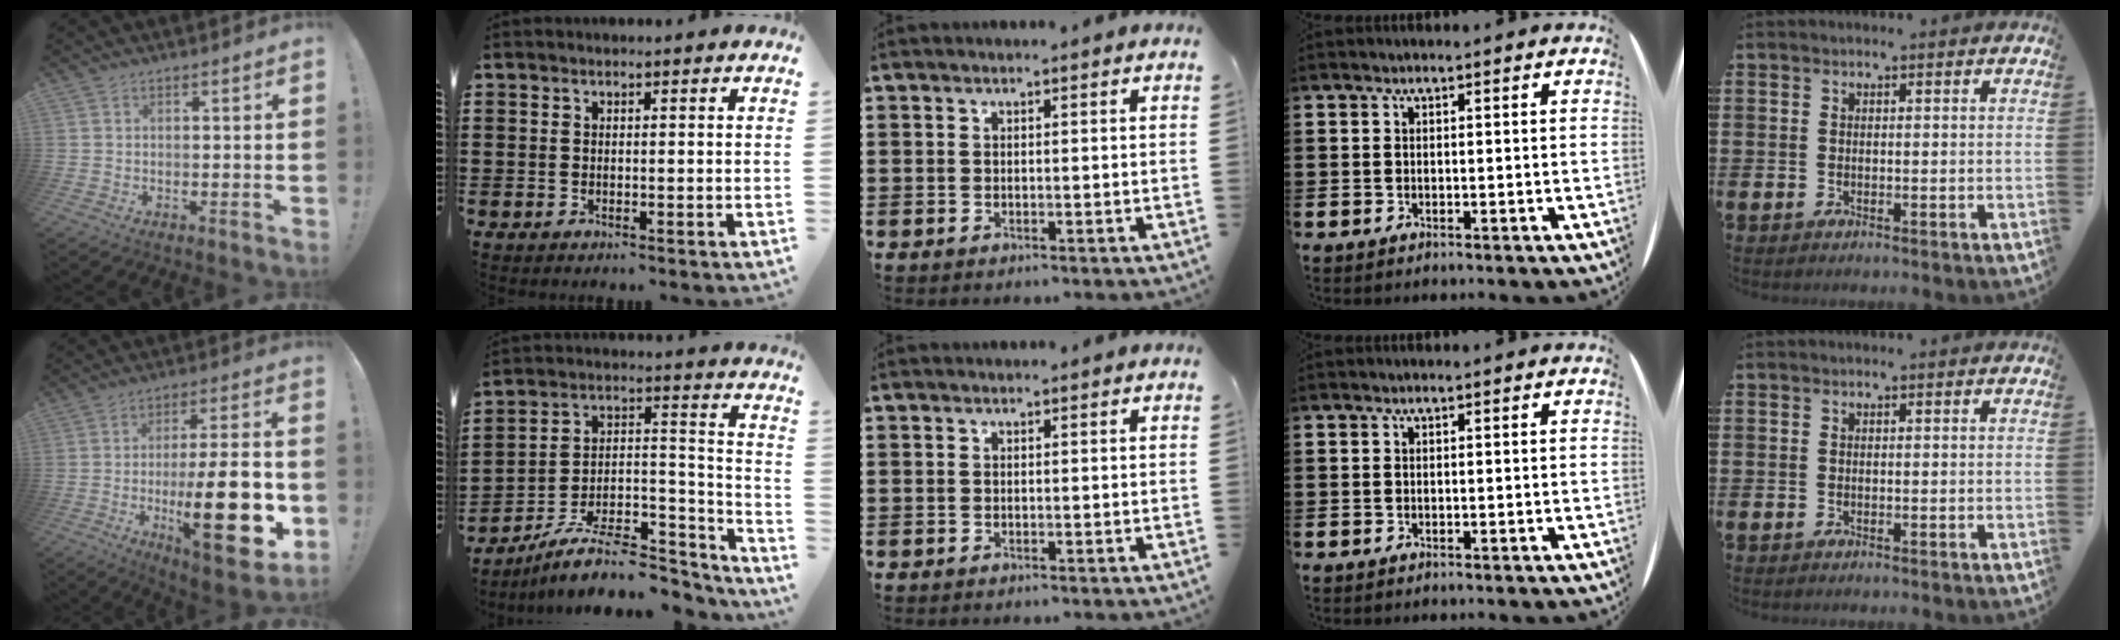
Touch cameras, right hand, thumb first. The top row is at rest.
{"thumb": {"total": 24.7, "force": [-4.6, 7.4, 23.1], "torque": [-0.362, -0.001, -0.065]}, "index": {"total": 9.8, "force": [-7.6, 3.6, 5.1], "torque": [-0.079, 0.026, -0.140]}}